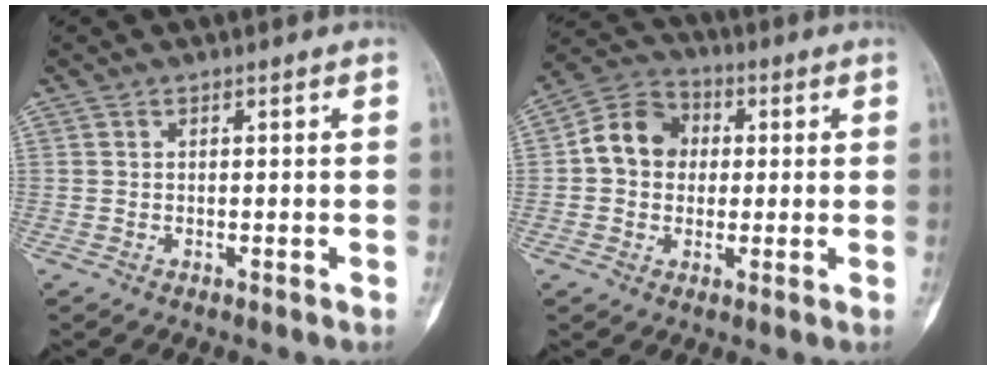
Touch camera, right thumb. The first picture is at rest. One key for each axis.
{"total": 9.7, "fx": 0.8, "fy": 8.2, "fz": 5.1, "tx": -0.068, "ty": 0.023, "tz": 0.000}